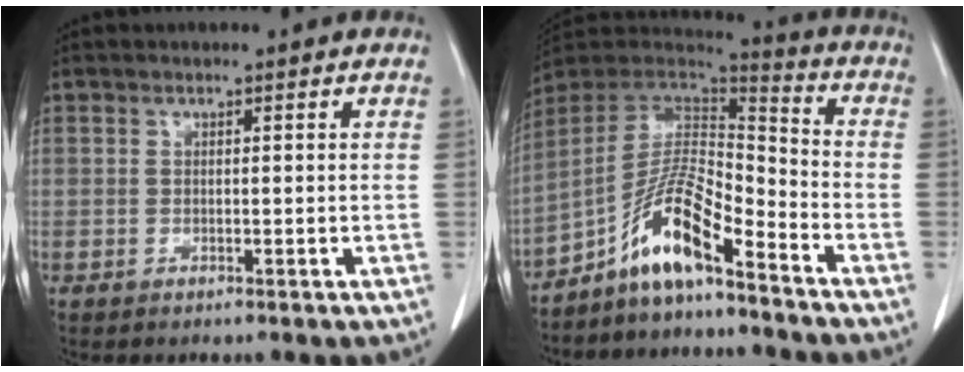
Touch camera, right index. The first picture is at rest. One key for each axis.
{"total": 11.8, "fx": -7.8, "fy": 2.1, "fz": 8.5, "tx": -0.160, "ty": 0.021, "tz": -0.144}